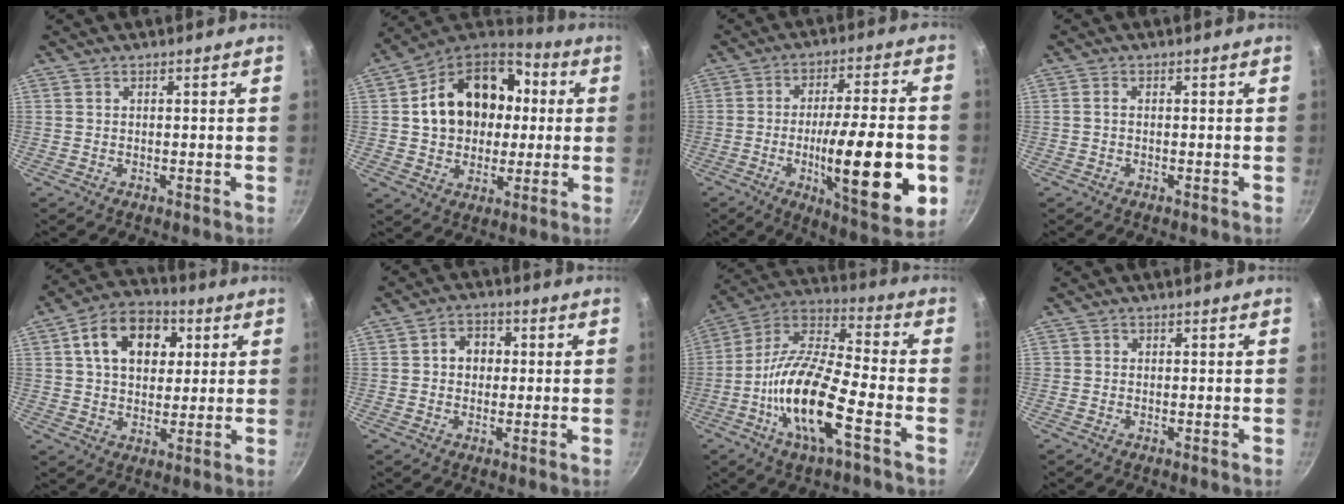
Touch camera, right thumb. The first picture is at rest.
{"total": 20.6, "force": [2.6, 16.0, 12.6], "torque": [-0.187, 0.037, 0.038]}
{"total": 21.6, "force": [-5.2, 5.3, 20.2], "torque": [-0.293, 0.011, -0.077]}
{"total": 1.0, "force": [-0.1, 0.7, 0.7], "torque": [-0.013, 0.005, -0.003]}
{"total": 14.2, "force": [4.2, 9.9, 9.2], "torque": [-0.118, 0.008, 0.056]}
{"total": 5.3, "force": [0.6, 4.4, 2.9], "torque": [-0.016, 0.009, 0.002]}
{"total": 17.6, "force": [-6.1, 5.2, 15.7], "torque": [-0.301, 0.035, -0.137]}
{"total": 0.6, "force": [0.0, 0.6, 0.0], "torque": [0.004, 0.001, -0.002]}